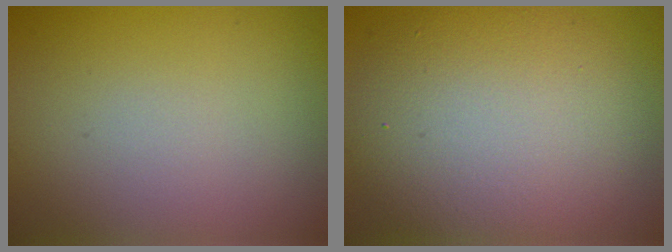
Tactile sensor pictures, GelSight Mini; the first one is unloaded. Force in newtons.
{"total": 8.9, "press": 8.9, "slide": 0.6}